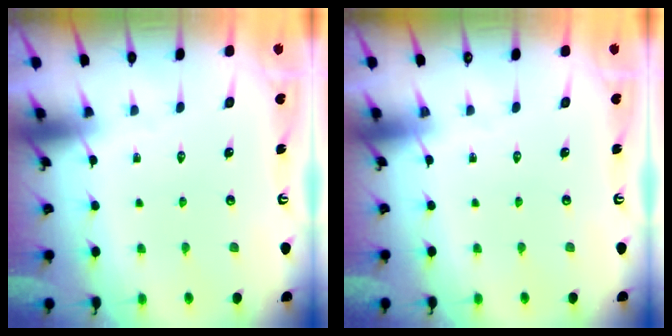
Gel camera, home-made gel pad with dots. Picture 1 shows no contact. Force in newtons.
{"total": 0.0}